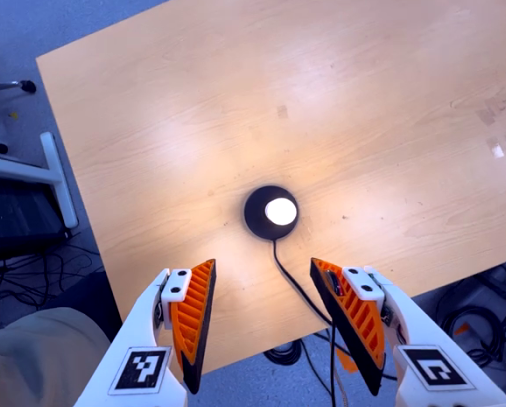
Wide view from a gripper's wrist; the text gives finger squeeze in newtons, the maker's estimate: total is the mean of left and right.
{"total": 0.0}